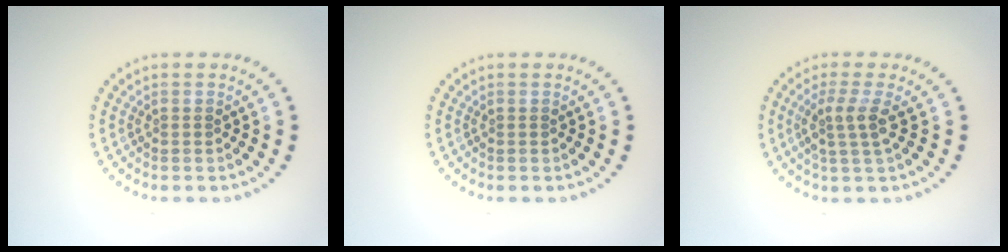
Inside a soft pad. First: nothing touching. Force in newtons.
{"total": 0.0}
{"total": 2.6, "press": 2.0, "slide": 1.7}